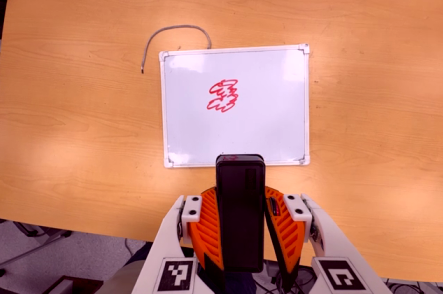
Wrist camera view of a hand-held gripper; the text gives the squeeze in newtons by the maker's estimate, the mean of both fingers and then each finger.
{"total": 8.4, "left": 6.4, "right": 10.3}